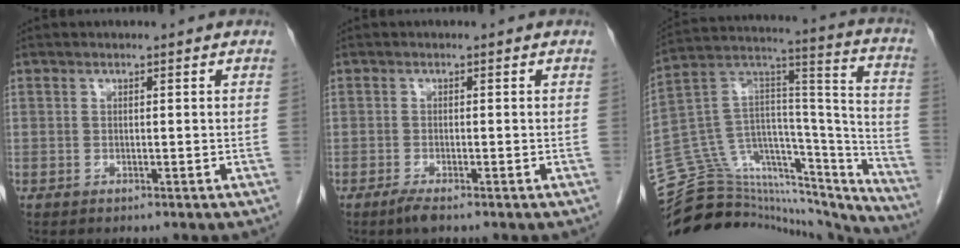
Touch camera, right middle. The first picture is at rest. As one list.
[{"total": 1.9, "force": [-1.3, 0.2, 1.3], "torque": [-0.033, -0.006, -0.027]}, {"total": 34.9, "force": [-32.2, 8.4, 10.4], "torque": [-0.140, 0.036, -0.458]}]